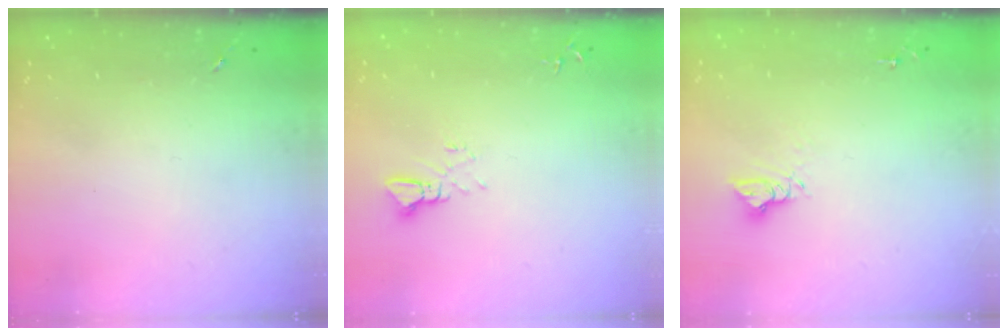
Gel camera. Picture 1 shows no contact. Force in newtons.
{"total": 3.1, "press": 3.1, "slide": 0.1}
{"total": 6.2, "press": 6.2, "slide": 0.3}